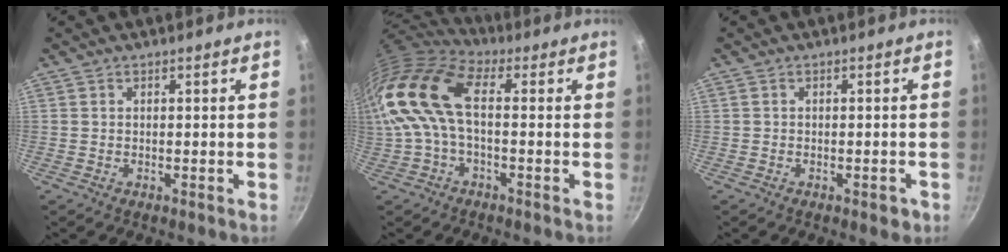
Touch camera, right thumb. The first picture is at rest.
{"total": 16.1, "force": [1.6, 8.3, 13.8], "torque": [-0.284, 0.019, 0.018]}
{"total": 2.0, "force": [-0.9, 1.1, 1.3], "torque": [-0.008, 0.011, -0.007]}